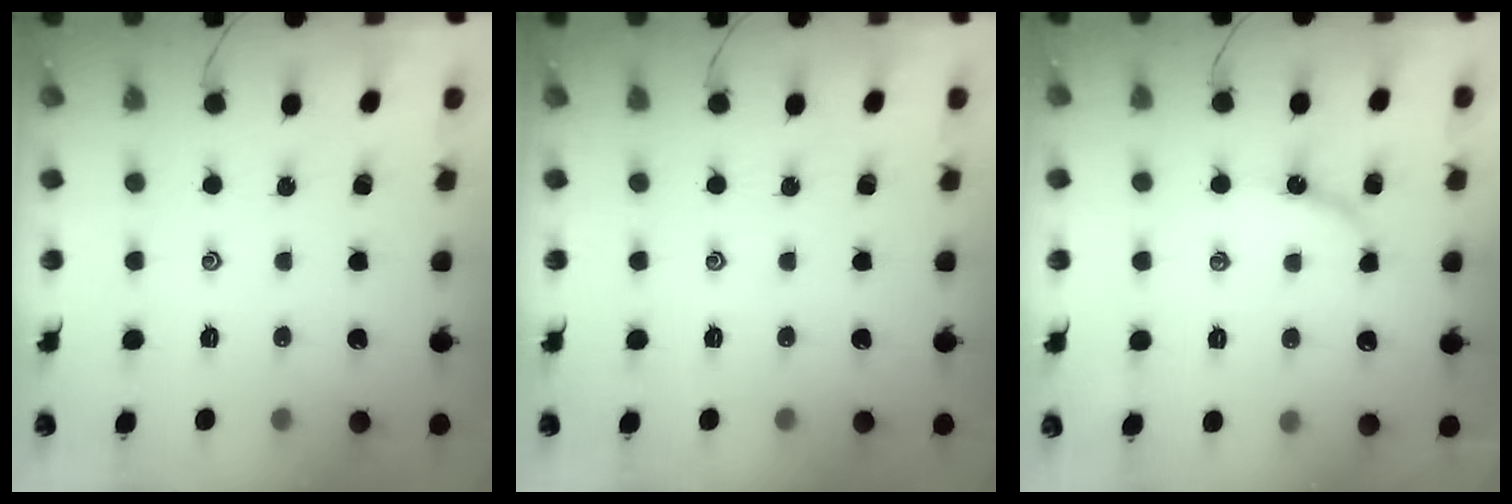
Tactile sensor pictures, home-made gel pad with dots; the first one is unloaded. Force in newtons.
{"total": 0.0}
{"total": 6.4, "press": 6.4, "slide": 0.6}